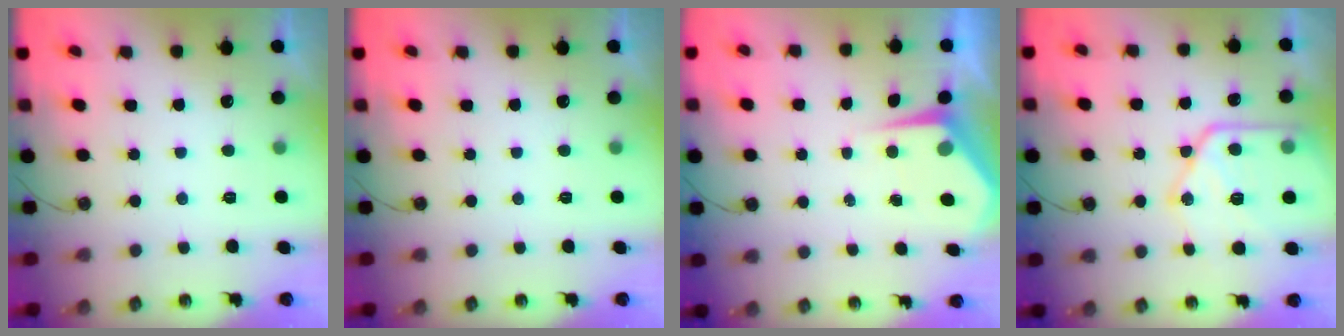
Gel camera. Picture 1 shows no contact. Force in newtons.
{"total": 0.0}
{"total": 4.4, "press": 4.3, "slide": 0.5}
{"total": 18.7, "press": 18.6, "slide": 1.7}